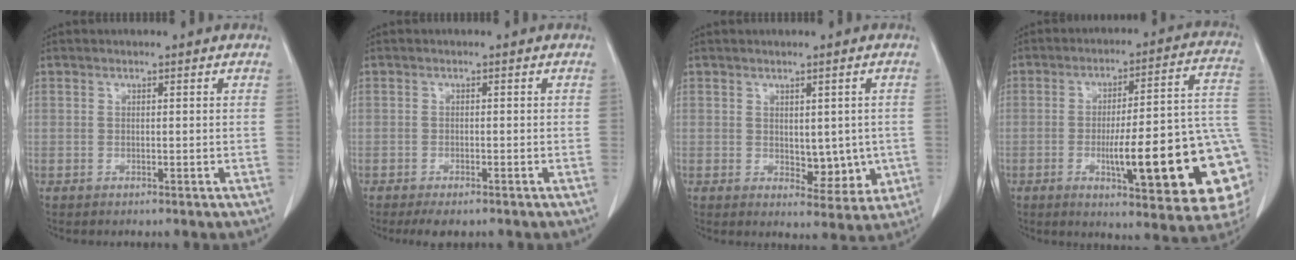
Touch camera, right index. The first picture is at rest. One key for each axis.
{"total": 3.0, "fx": -2.2, "fy": 1.0, "fz": 1.7, "tx": -0.028, "ty": -0.006, "tz": -0.031}
{"total": 5.6, "fx": -0.2, "fy": 3.2, "fz": 4.6, "tx": -0.044, "ty": -0.006, "tz": 0.013}
{"total": 22.4, "fx": -5.0, "fy": 3.4, "fz": 21.5, "tx": -0.207, "ty": 0.016, "tz": -0.058}